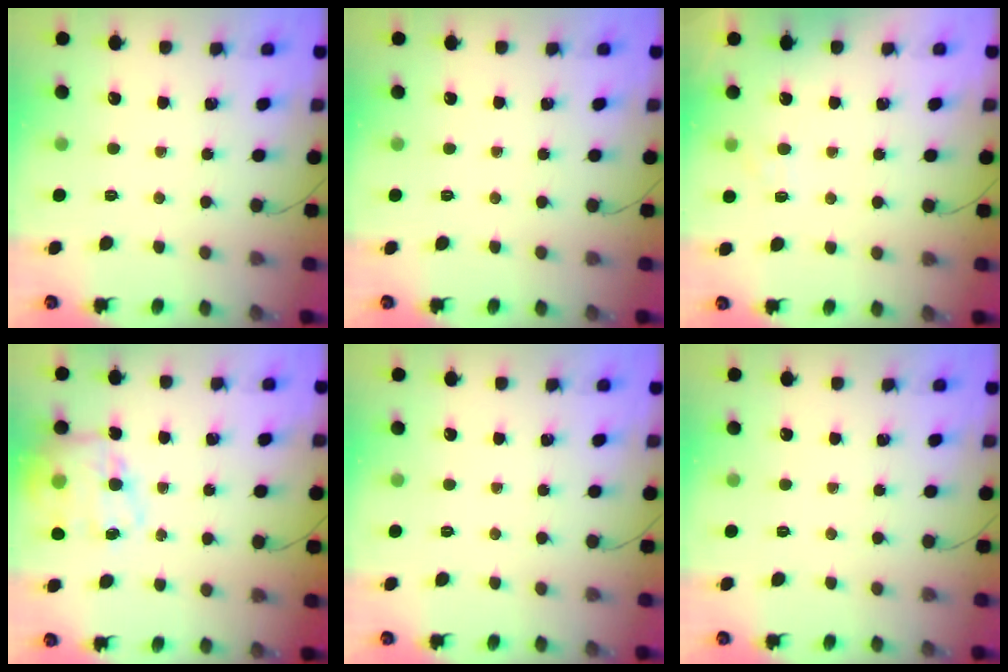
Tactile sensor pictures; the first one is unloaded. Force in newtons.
{"total": 0.0}
{"total": 5.3, "press": 5.0, "slide": 1.6}
{"total": 16.6, "press": 16.2, "slide": 3.9}
{"total": 0.0}
{"total": 0.0}